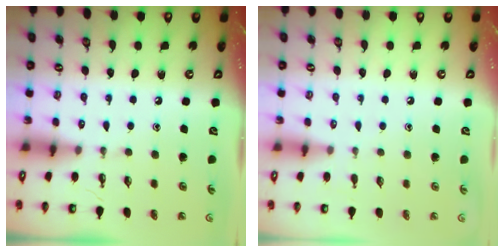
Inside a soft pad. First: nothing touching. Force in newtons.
{"total": 2.8, "press": 2.8, "slide": 0.2}